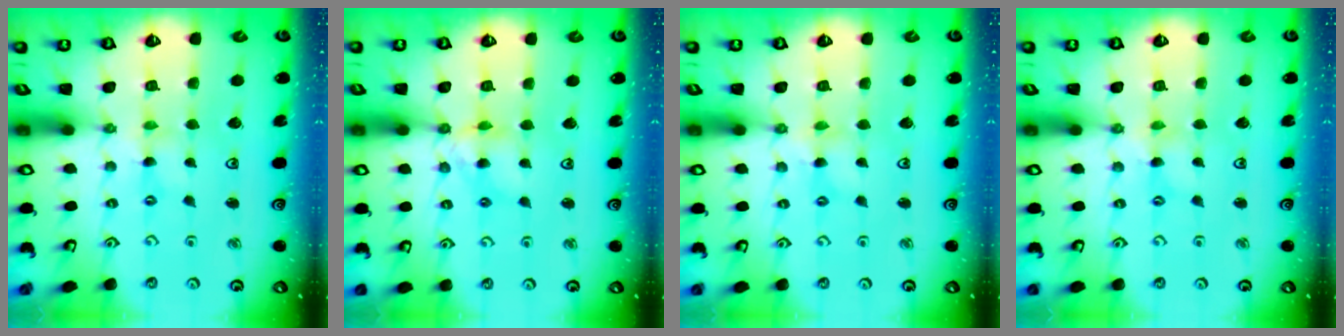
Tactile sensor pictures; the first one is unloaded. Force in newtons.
{"total": 7.9, "press": 7.9, "slide": 0.6}
{"total": 1.6, "press": 1.6, "slide": 0.2}
{"total": 0.7, "press": 0.7, "slide": 0.2}